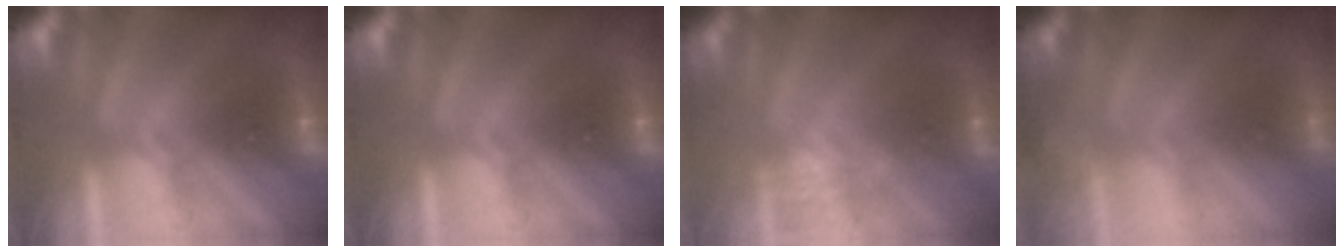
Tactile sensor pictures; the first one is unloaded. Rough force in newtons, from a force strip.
{"total": 0.0}
{"total": 4.6}
{"total": 8.3}